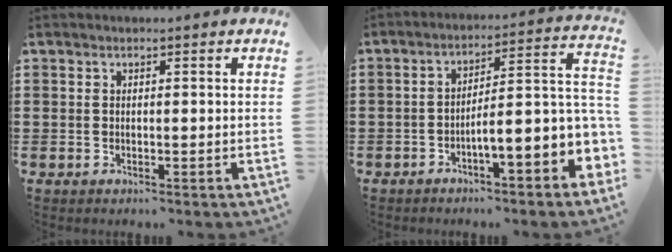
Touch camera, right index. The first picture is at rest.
{"total": 7.0, "force": [-3.0, 1.0, 6.2], "torque": [-0.100, -0.031, -0.060]}